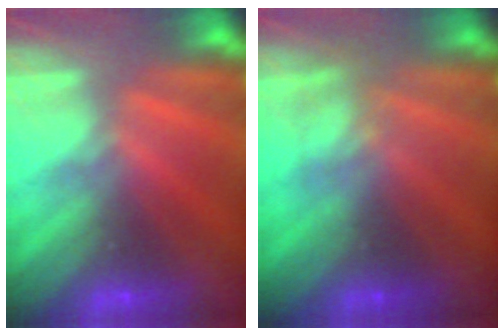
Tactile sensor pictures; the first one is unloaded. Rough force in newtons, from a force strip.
{"total": 2.4}